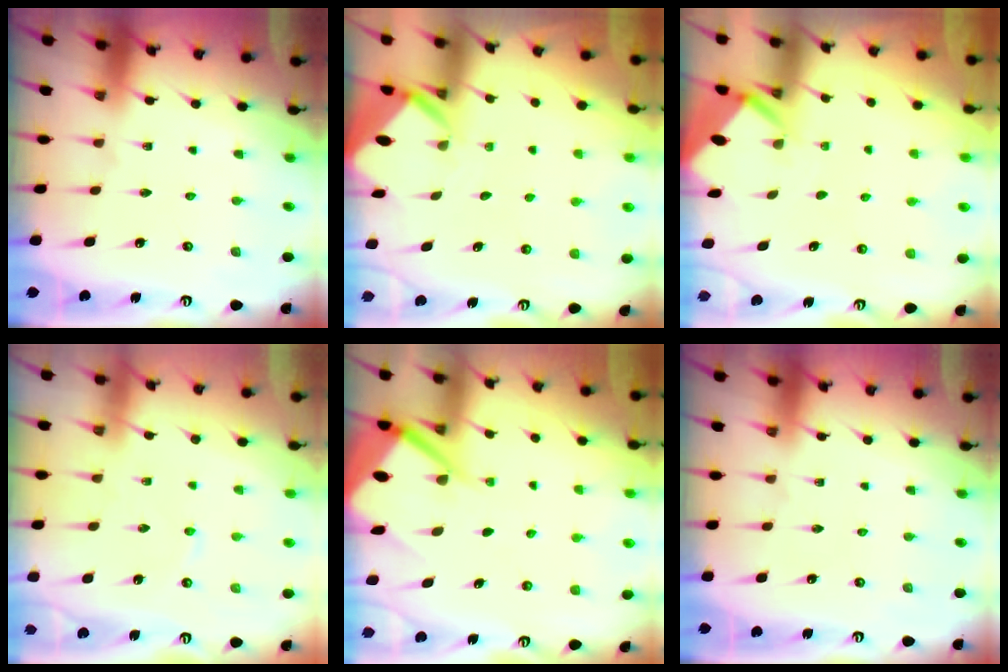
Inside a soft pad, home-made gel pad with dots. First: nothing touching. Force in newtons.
{"total": 3.3, "press": 3.3, "slide": 0.1}
{"total": 2.9, "press": 2.9, "slide": 0.4}
{"total": 1.7, "press": 1.7, "slide": 0.3}
{"total": 8.3, "press": 8.2, "slide": 0.9}
{"total": 0.0}